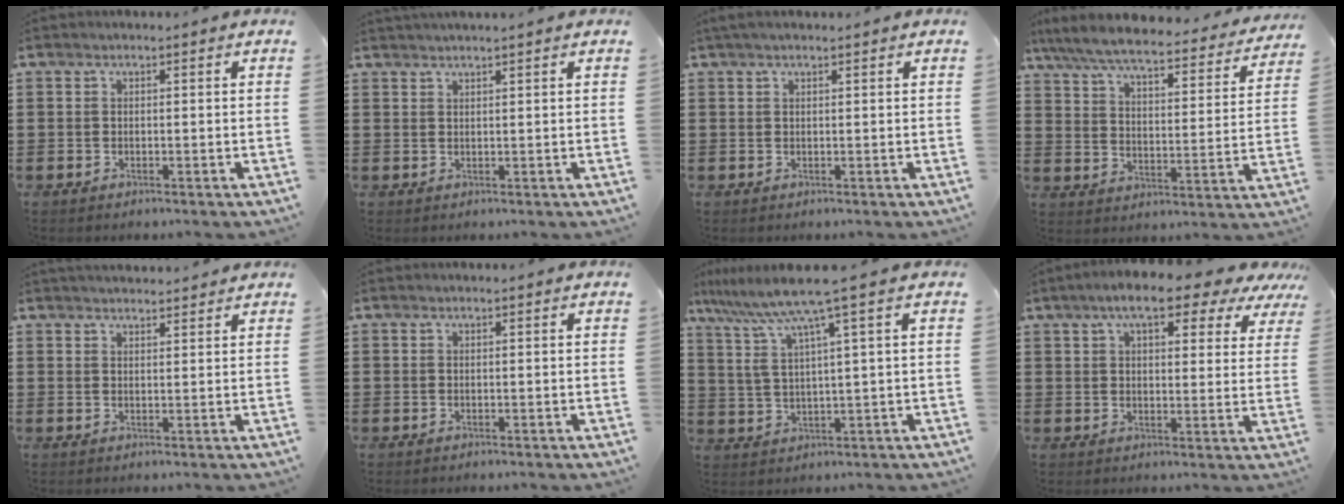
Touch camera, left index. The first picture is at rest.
{"total": 1.2, "force": [1.1, -0.1, 0.4], "torque": [-0.007, 0.000, 0.022]}
{"total": 1.0, "force": [0.7, 0.1, 0.7], "torque": [-0.014, 0.002, 0.012]}
{"total": 6.9, "force": [6.3, 0.4, 2.8], "torque": [-0.083, -0.039, 0.105]}
{"total": 2.0, "force": [2.0, 0.1, 0.0], "torque": [-0.006, -0.003, 0.039]}
{"total": 0.0}
{"total": 7.8, "force": [4.5, -0.2, 6.4], "torque": [-0.148, -0.024, 0.069]}
{"total": 8.4, "force": [6.1, 2.5, 5.2], "torque": [-0.088, -0.013, 0.100]}